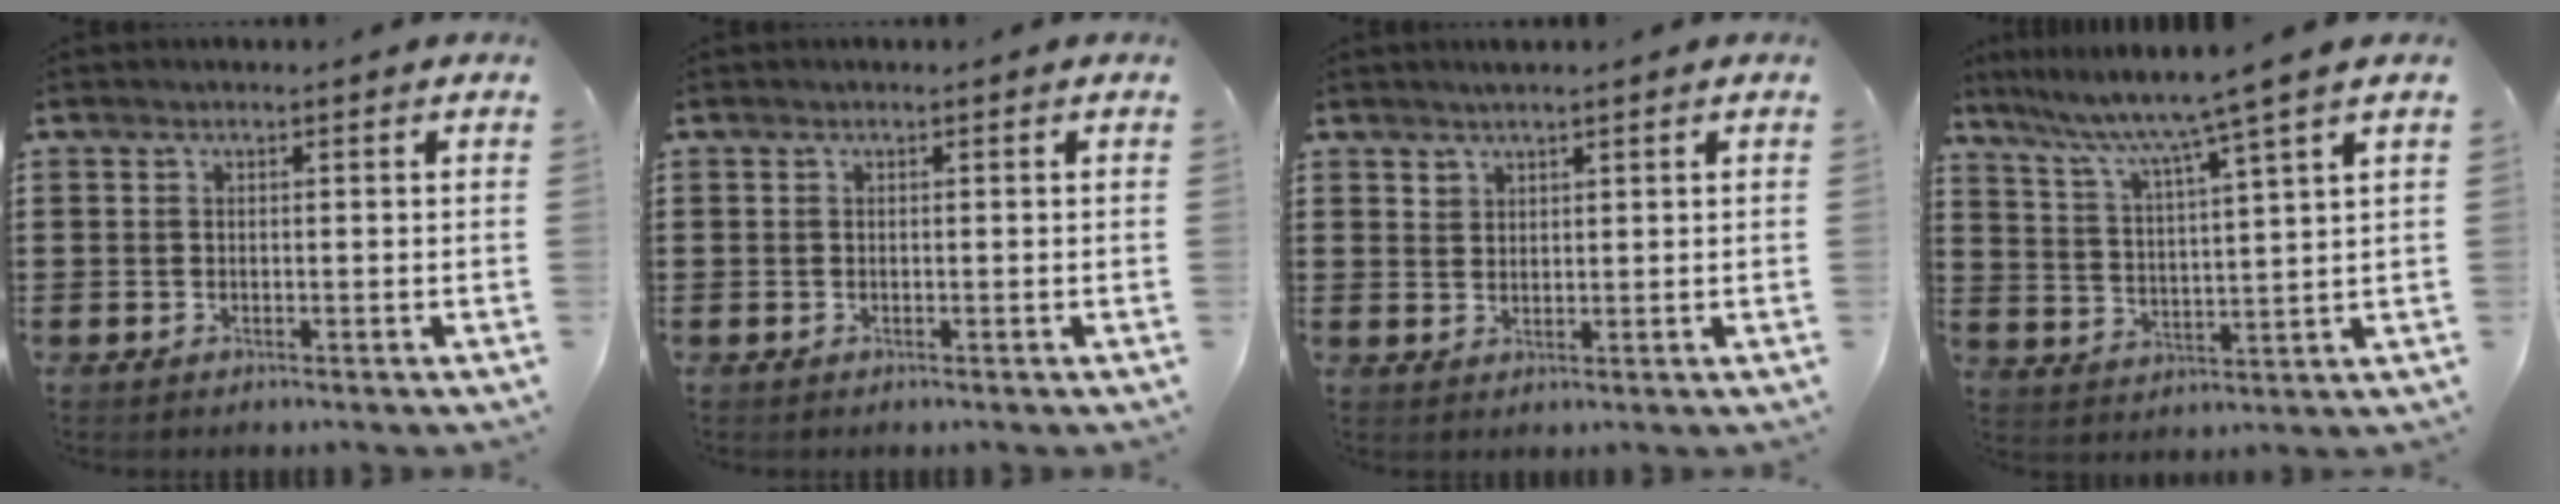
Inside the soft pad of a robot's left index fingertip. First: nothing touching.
{"total": 0.0}
{"total": 1.7, "force": [1.6, 0.6, 0.2], "torque": [-0.005, 0.001, 0.032]}
{"total": 6.7, "force": [5.4, -1.2, 3.8], "torque": [-0.096, -0.043, 0.081]}